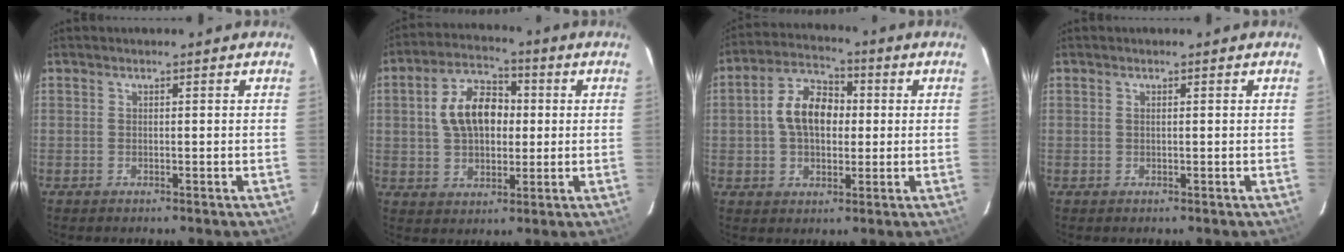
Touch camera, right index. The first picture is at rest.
{"total": 11.1, "force": [1.4, 7.2, 8.4], "torque": [-0.159, 0.027, 0.025]}
{"total": 10.0, "force": [0.7, 6.5, 7.5], "torque": [-0.142, 0.028, 0.010]}
{"total": 0.0}